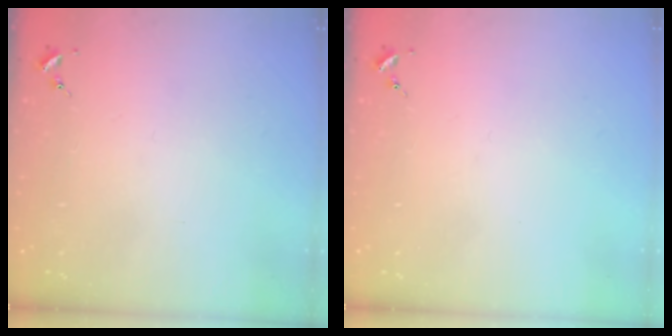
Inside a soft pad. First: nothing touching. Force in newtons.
{"total": 0.0}